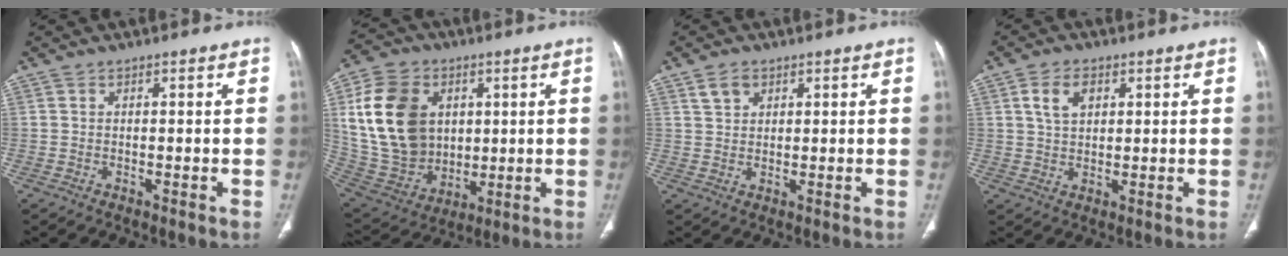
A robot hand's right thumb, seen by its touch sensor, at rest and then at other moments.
{"total": 20.9, "force": [4.6, 15.9, 12.7], "torque": [-0.227, -0.002, 0.103]}
{"total": 3.1, "force": [1.8, 2.1, 1.4], "torque": [-0.018, -0.007, 0.037]}
{"total": 5.4, "force": [2.1, 3.5, 3.6], "torque": [-0.056, -0.004, 0.040]}